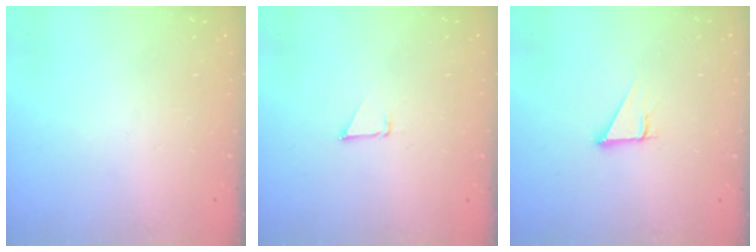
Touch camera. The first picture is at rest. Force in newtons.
{"total": 0.8, "press": 0.8, "slide": 0.1}
{"total": 2.7, "press": 2.7, "slide": 0.0}